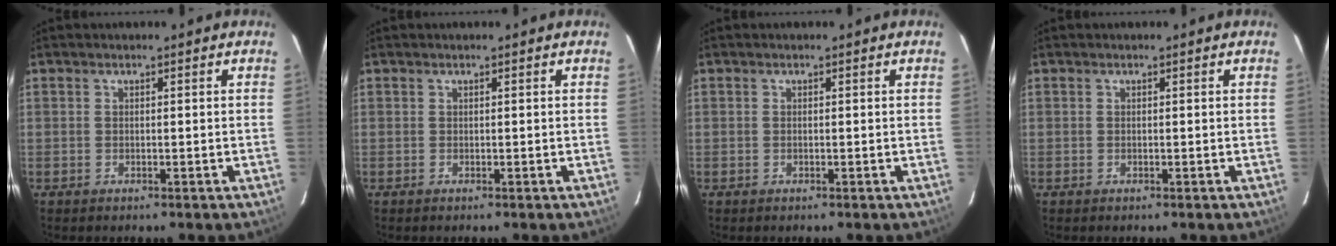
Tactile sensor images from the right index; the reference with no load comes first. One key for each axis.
{"total": 0.0}
{"total": 0.0}
{"total": 0.0}